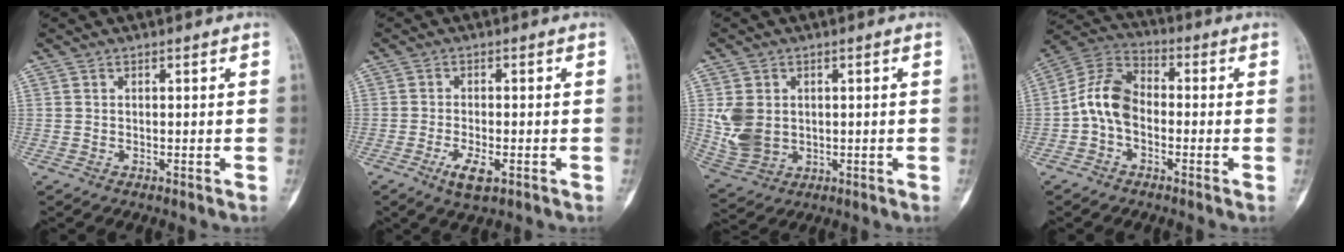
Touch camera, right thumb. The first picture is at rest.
{"total": 4.5, "force": [-2.0, 1.6, 3.7], "torque": [-0.070, -0.001, -0.033]}
{"total": 8.2, "force": [0.8, 6.4, 5.1], "torque": [-0.094, -0.004, 0.033]}
{"total": 9.2, "force": [-1.7, 6.2, 6.6], "torque": [-0.117, 0.033, -0.049]}